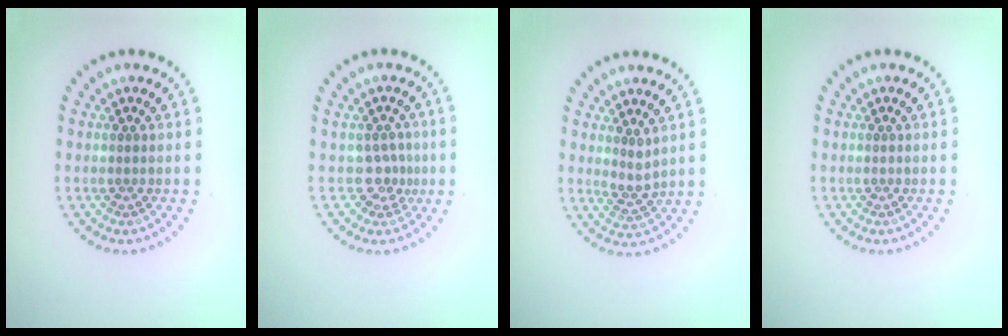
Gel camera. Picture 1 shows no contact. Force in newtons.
{"total": 2.1, "press": 1.4, "slide": 1.6}
{"total": 1.6, "press": 1.3, "slide": 1.0}
{"total": 0.0}